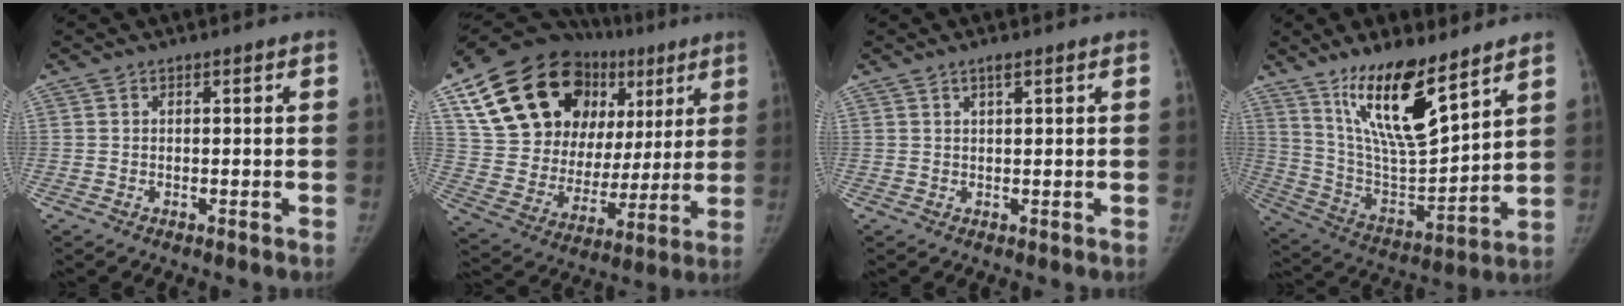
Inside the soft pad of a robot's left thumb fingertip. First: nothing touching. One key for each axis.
{"total": 29.1, "fx": 12.1, "fy": 18.9, "fz": 18.5, "tx": -0.251, "ty": 0.030, "tz": 0.214}
{"total": 1.4, "fx": 0.9, "fy": 0.2, "fz": 1.1, "tx": -0.020, "ty": 0.000, "tz": 0.017}
{"total": 18.5, "fx": 12.0, "fy": 5.1, "fz": 13.1, "tx": -0.205, "ty": -0.071, "tz": 0.231}